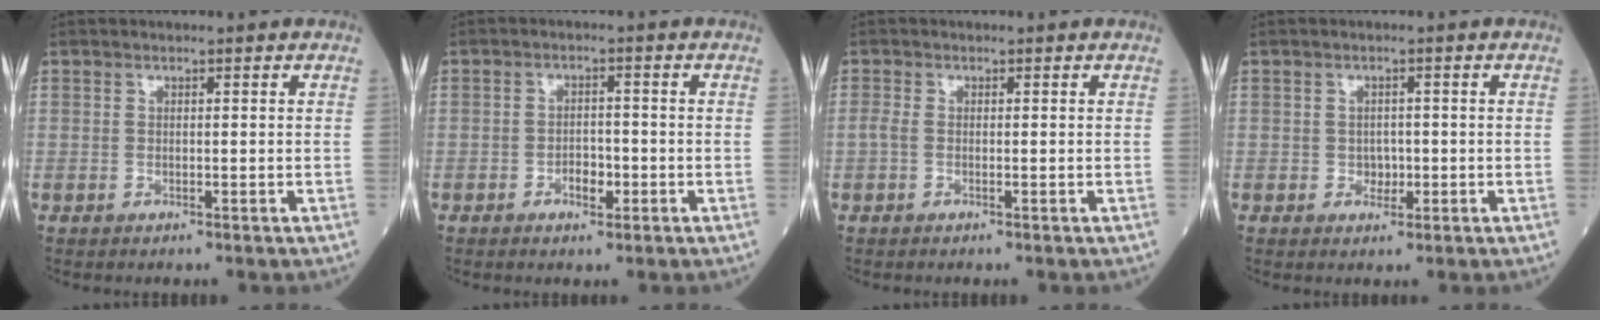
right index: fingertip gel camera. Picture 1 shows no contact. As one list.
[{"total": 2.8, "force": [-1.3, 1.5, 2.1], "torque": [-0.030, 0.007, -0.020]}, {"total": 0.9, "force": [-0.2, 0.4, 0.8], "torque": [-0.020, 0.001, -0.007]}, {"total": 1.8, "force": [-0.4, 1.4, 1.0], "torque": [-0.010, 0.005, -0.004]}]